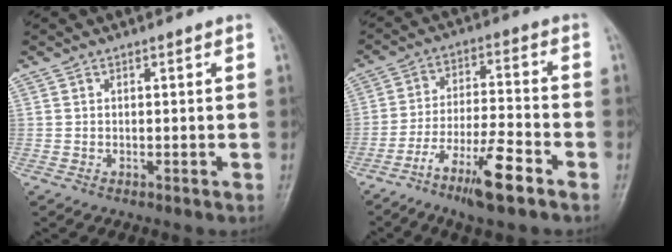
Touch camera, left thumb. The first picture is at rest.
{"total": 10.6, "force": [-6.8, 2.0, 7.9], "torque": [-0.154, 0.034, -0.123]}